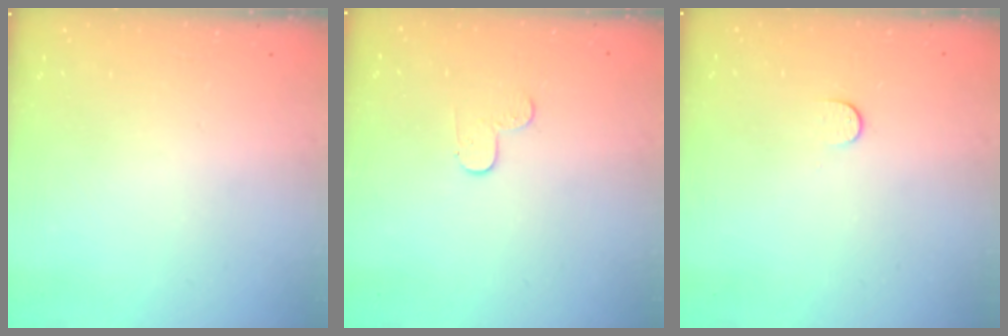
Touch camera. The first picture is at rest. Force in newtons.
{"total": 3.7, "press": 3.7, "slide": 0.4}
{"total": 3.9, "press": 3.9, "slide": 0.5}